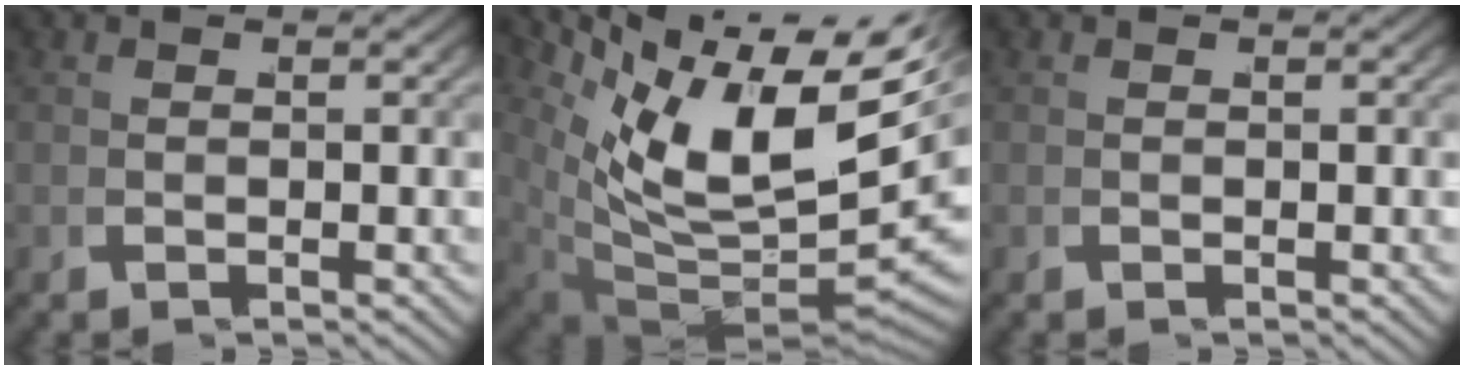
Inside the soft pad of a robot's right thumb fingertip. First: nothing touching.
{"total": 17.4, "force": [3.2, 9.6, 14.1], "torque": [-0.236, -0.037, 0.075]}
{"total": 0.0}